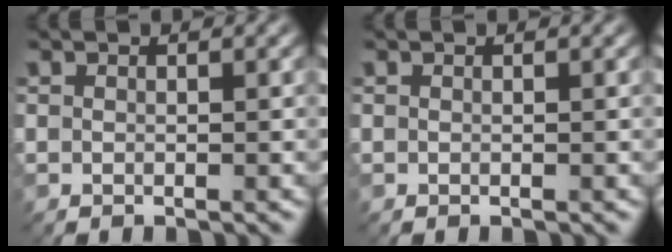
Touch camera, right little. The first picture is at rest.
{"total": 0.0}